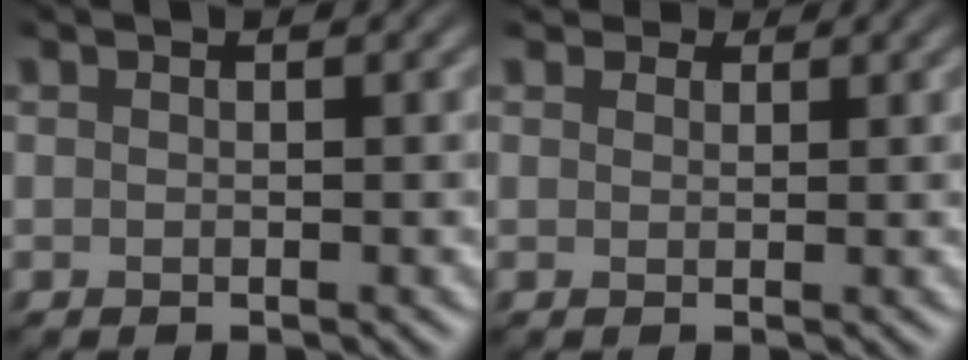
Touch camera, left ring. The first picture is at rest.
{"total": 1.5, "force": [1.3, 0.7, 0.4], "torque": [-0.011, -0.004, 0.021]}